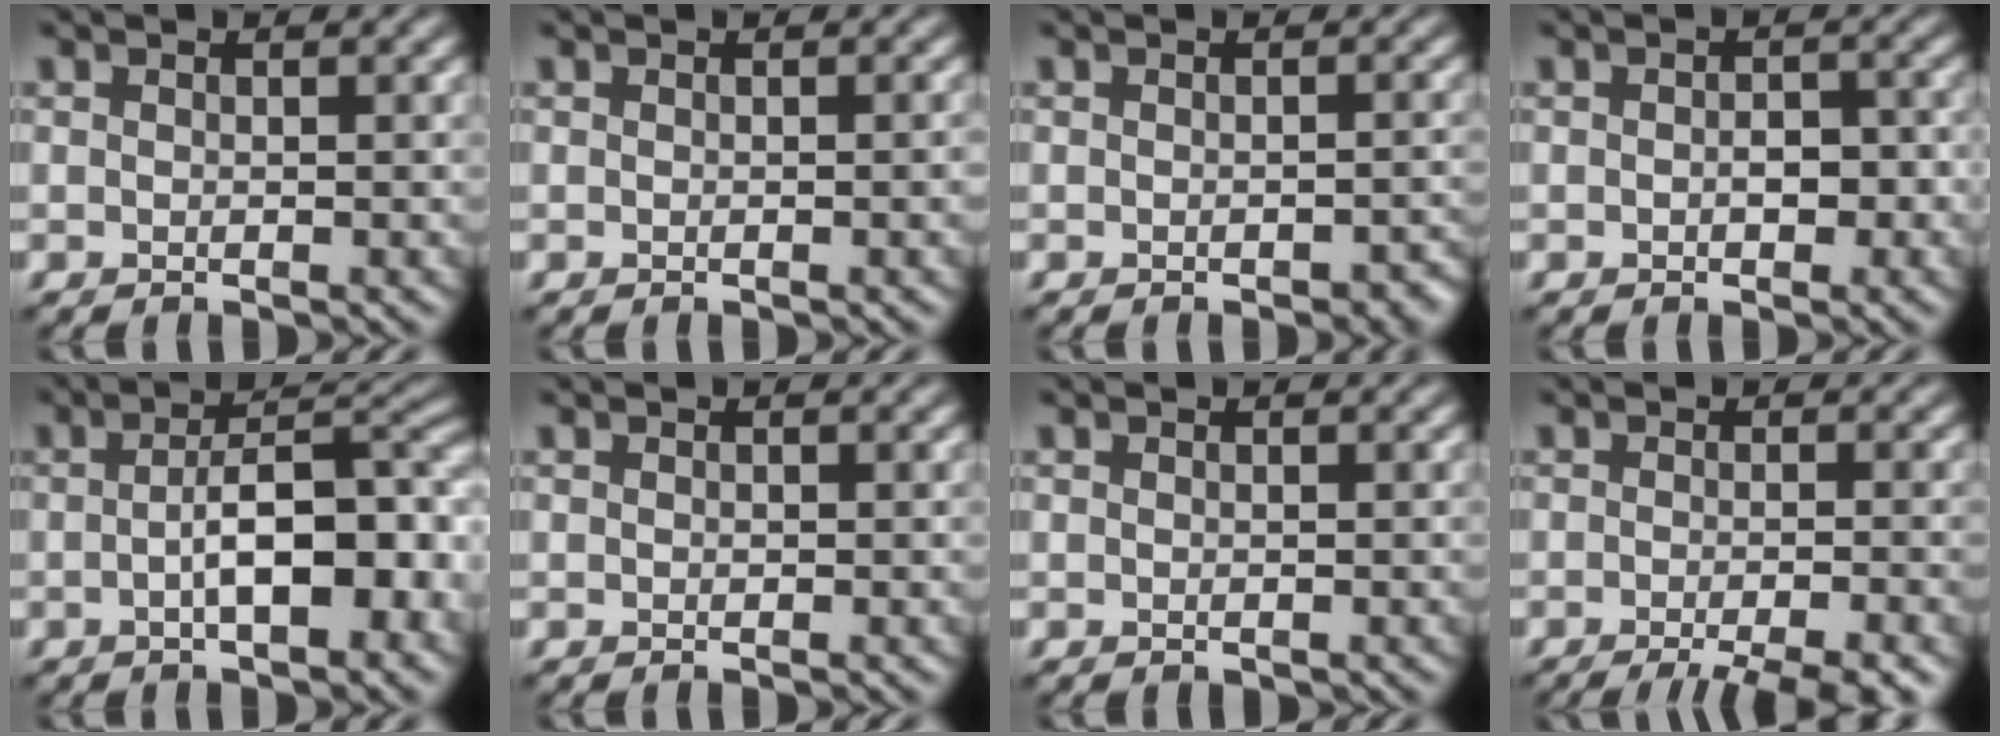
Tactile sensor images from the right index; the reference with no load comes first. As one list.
[{"total": 0.6, "force": [-0.1, 0.0, 0.6], "torque": [-0.007, 0.001, 0.000]}, {"total": 1.5, "force": [-0.8, 0.6, 1.1], "torque": [-0.016, 0.000, -0.009]}, {"total": 2.0, "force": [-0.3, 1.2, 1.6], "torque": [-0.022, 0.000, -0.006]}, {"total": 7.8, "force": [-1.7, 2.9, 7.0], "torque": [-0.096, 0.013, -0.028]}, {"total": 0.0}, {"total": 0.0}, {"total": 5.7, "force": [-3.4, 1.2, 4.4], "torque": [-0.048, -0.004, -0.049]}]